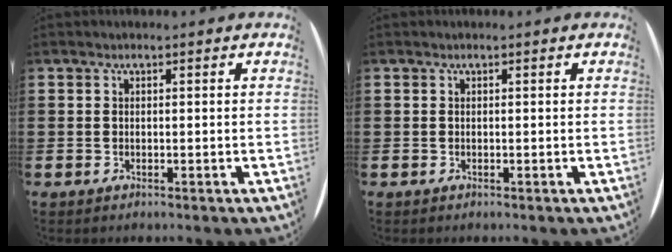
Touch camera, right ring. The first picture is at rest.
{"total": 0.0}